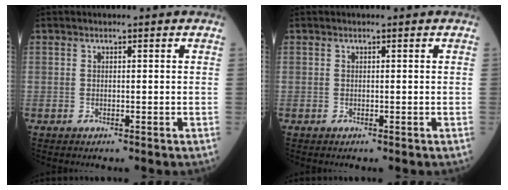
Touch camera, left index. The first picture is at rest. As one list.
[{"total": 0.0}]